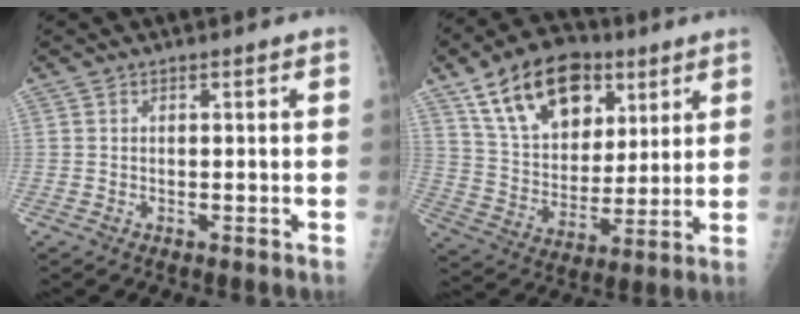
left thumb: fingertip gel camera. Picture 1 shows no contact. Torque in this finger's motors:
{"motor_torque": [1.63, 1.80, 1.03, -0.91, 0.35]}